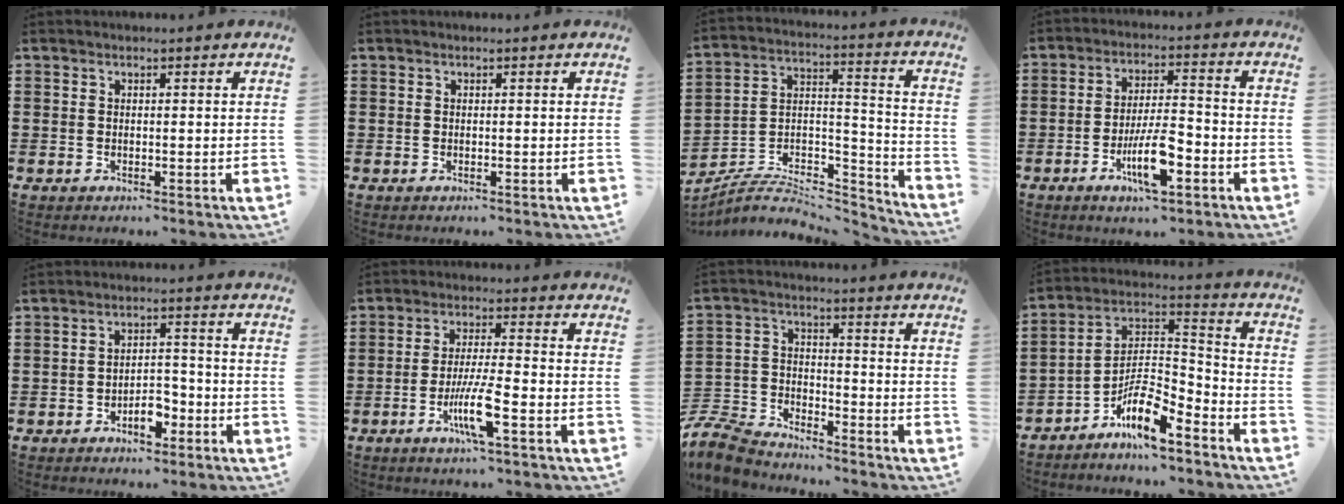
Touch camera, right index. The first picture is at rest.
{"total": 0.0}
{"total": 5.5, "force": [-4.8, 2.1, 1.7], "torque": [-0.032, 0.001, -0.096]}
{"total": 8.9, "force": [-3.8, 2.5, 7.7], "torque": [-0.155, -0.003, -0.070]}
{"total": 4.5, "force": [-2.7, 2.3, 2.8], "torque": [-0.047, 0.010, -0.050]}
{"total": 7.4, "force": [-3.3, 0.6, 6.6], "torque": [-0.140, -0.016, -0.066]}
{"total": 6.9, "force": [-6.7, 1.5, 1.1], "torque": [-0.046, 0.002, -0.140]}
{"total": 9.4, "force": [-6.9, 2.4, 6.0], "torque": [-0.123, -0.005, -0.137]}